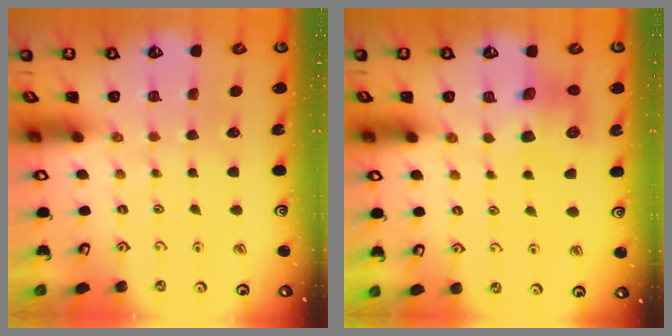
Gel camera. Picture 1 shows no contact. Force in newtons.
{"total": 7.3, "press": 7.3, "slide": 0.4}